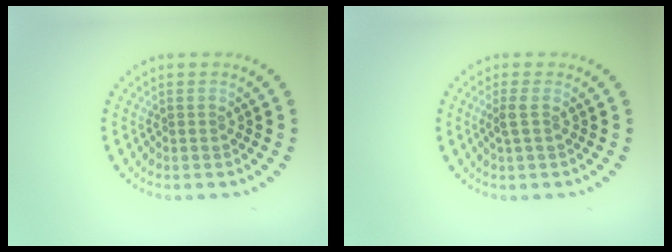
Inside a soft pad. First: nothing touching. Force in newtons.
{"total": 1.1, "press": 0.9, "slide": 0.6}